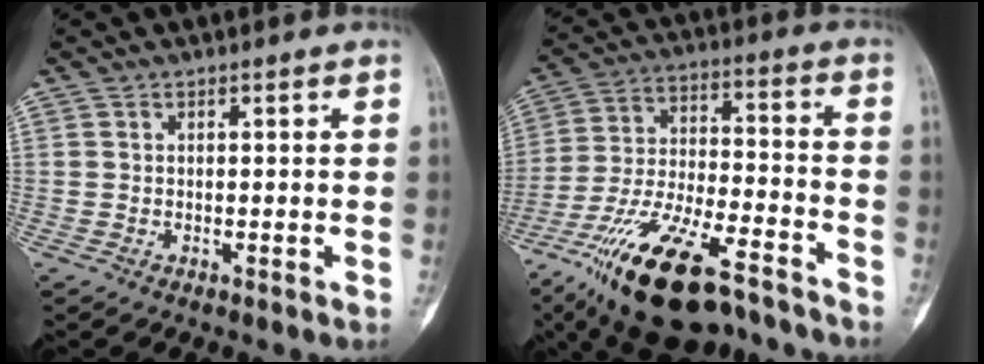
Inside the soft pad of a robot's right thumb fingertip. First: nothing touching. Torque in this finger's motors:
{"motor_torque": [0.71, 0.42, 1.48, -1.29, 0.51]}